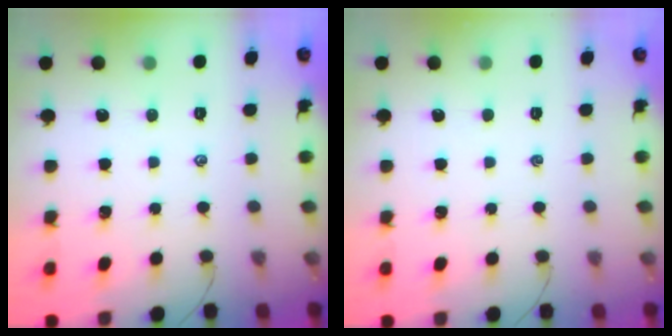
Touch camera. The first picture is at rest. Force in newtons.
{"total": 0.0}